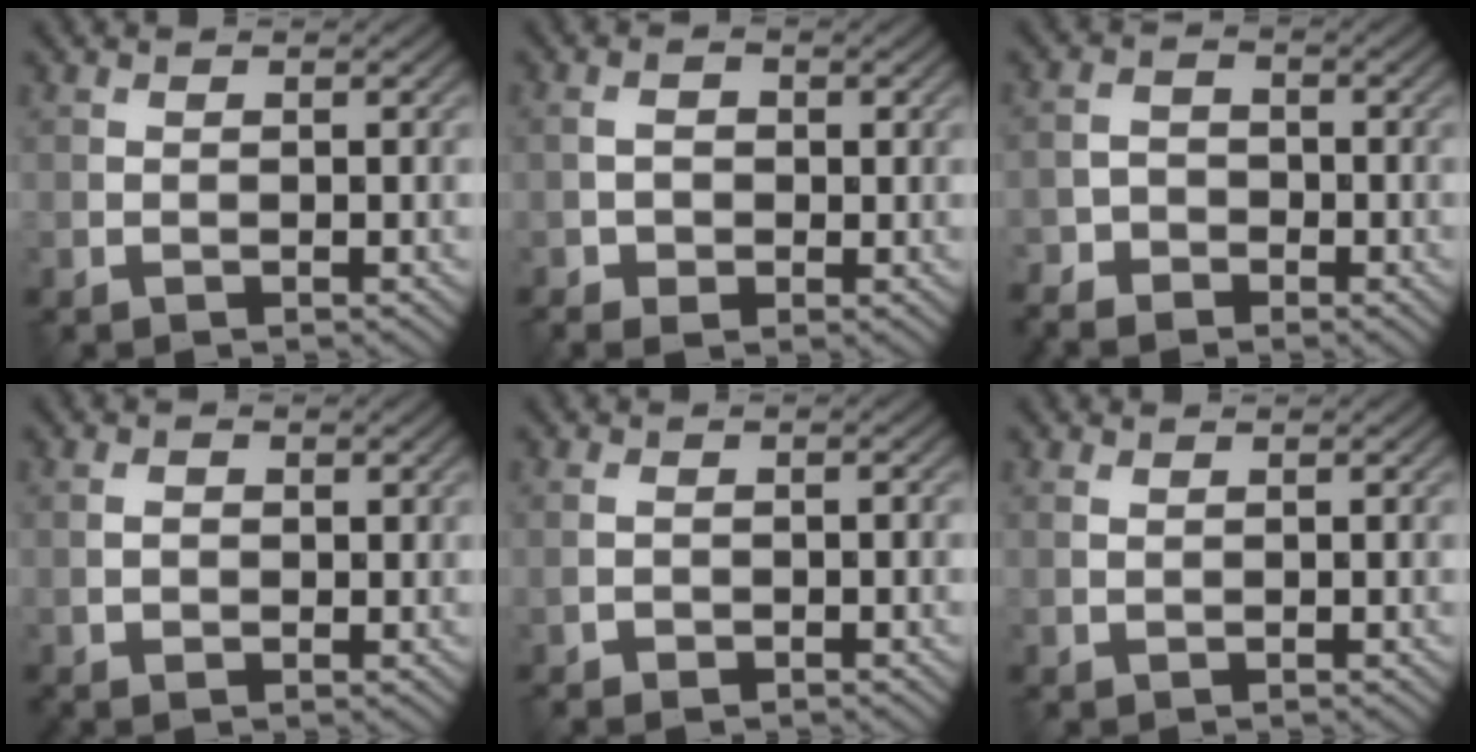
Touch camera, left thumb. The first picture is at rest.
{"total": 2.9, "force": [-0.7, 2.1, 1.9], "torque": [-0.038, -0.002, -0.006]}
{"total": 4.1, "force": [-3.2, 2.4, 1.1], "torque": [-0.025, -0.002, -0.066]}
{"total": 1.8, "force": [0.2, 1.2, 1.2], "torque": [-0.022, -0.003, 0.007]}
{"total": 1.8, "force": [-0.9, 0.9, 1.3], "torque": [-0.026, -0.001, -0.014]}
{"total": 0.7, "force": [0.4, 0.3, 0.4], "torque": [-0.015, 0.002, 0.009]}